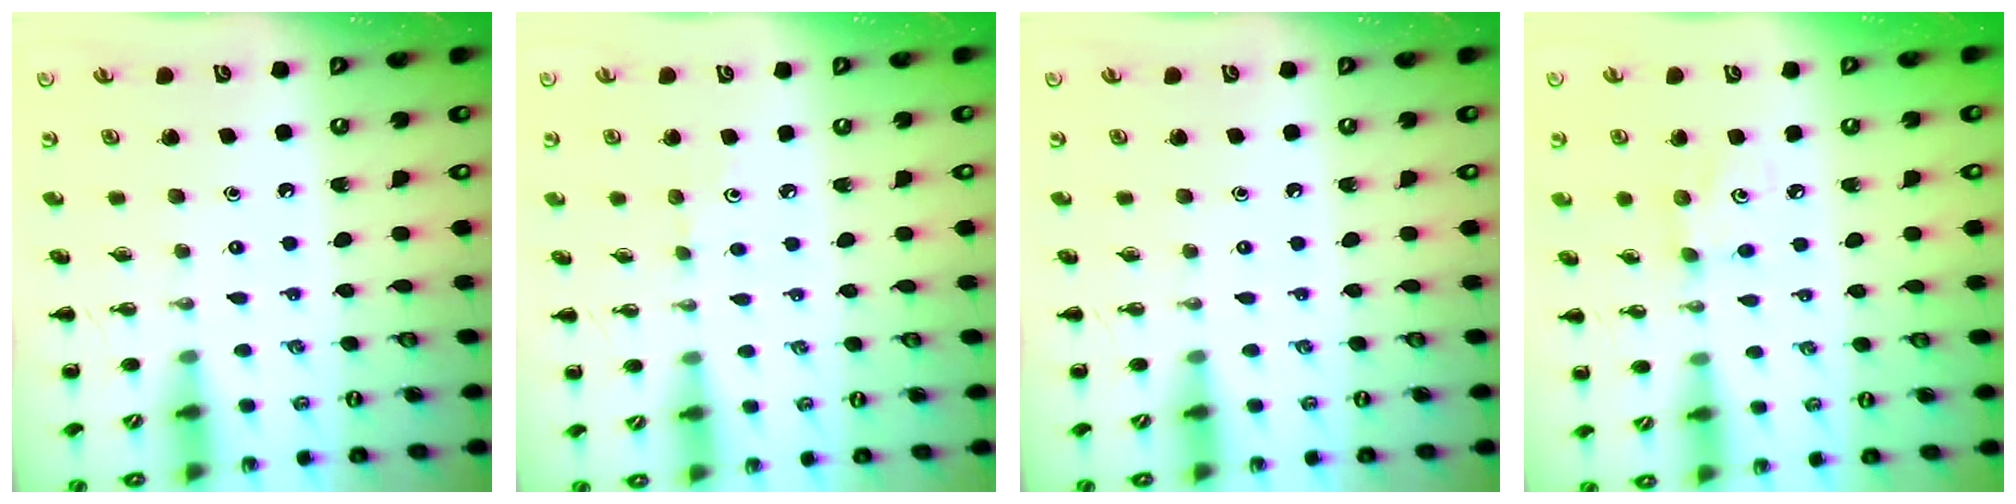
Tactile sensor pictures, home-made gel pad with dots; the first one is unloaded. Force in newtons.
{"total": 3.2, "press": 3.0, "slide": 1.2}
{"total": 0.0}
{"total": 3.1, "press": 3.0, "slide": 0.7}